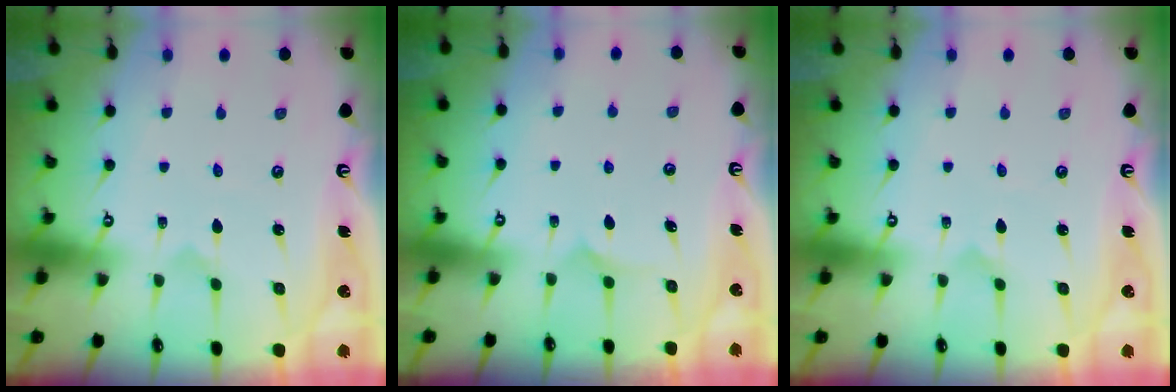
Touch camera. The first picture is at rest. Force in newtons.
{"total": 6.1, "press": 6.1, "slide": 0.2}
{"total": 0.0}